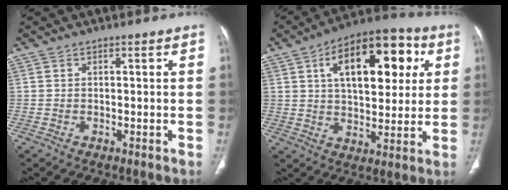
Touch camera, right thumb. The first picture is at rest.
{"total": 20.3, "force": [6.4, 10.5, 16.1], "torque": [-0.200, 0.006, 0.092]}